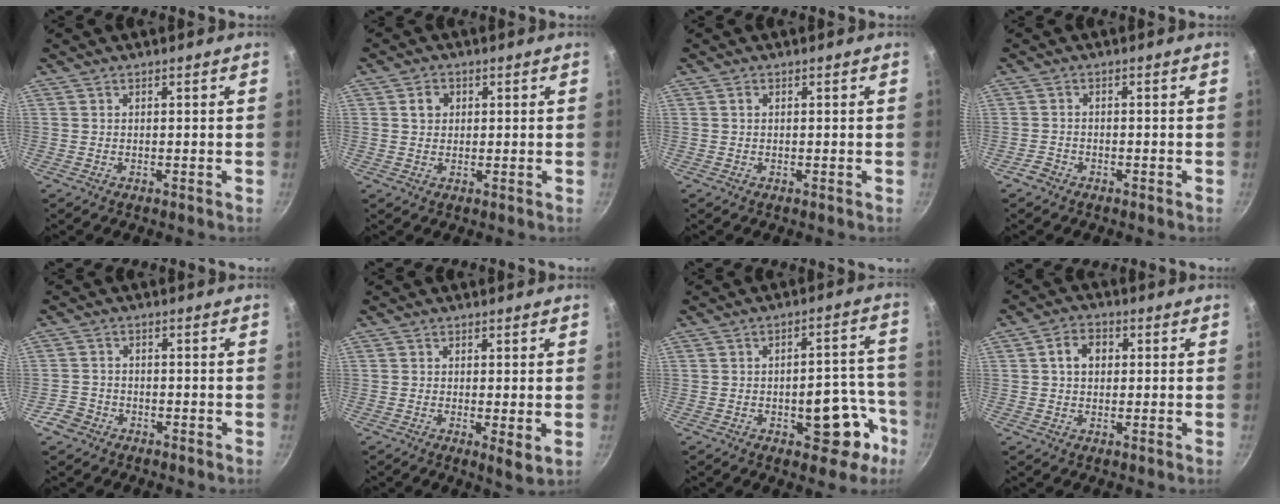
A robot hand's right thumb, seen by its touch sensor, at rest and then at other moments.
{"total": 3.1, "force": [0.7, 2.6, 1.5], "torque": [-0.010, 0.003, 0.010]}
{"total": 0.5, "force": [0.1, 0.4, 0.3], "torque": [-0.007, 0.003, 0.002]}
{"total": 1.9, "force": [-1.5, 1.1, 0.4], "torque": [-0.011, 0.017, -0.029]}
{"total": 3.6, "force": [-2.2, 2.7, 0.9], "torque": [-0.012, 0.030, -0.039]}
{"total": 3.4, "force": [-0.1, 1.0, 3.2], "torque": [-0.050, -0.016, -0.001]}
{"total": 12.0, "force": [-5.0, 6.3, 8.9], "torque": [-0.052, 0.049, -0.060]}
{"total": 5.1, "force": [0.8, 3.9, 3.2], "torque": [-0.034, 0.011, 0.008]}